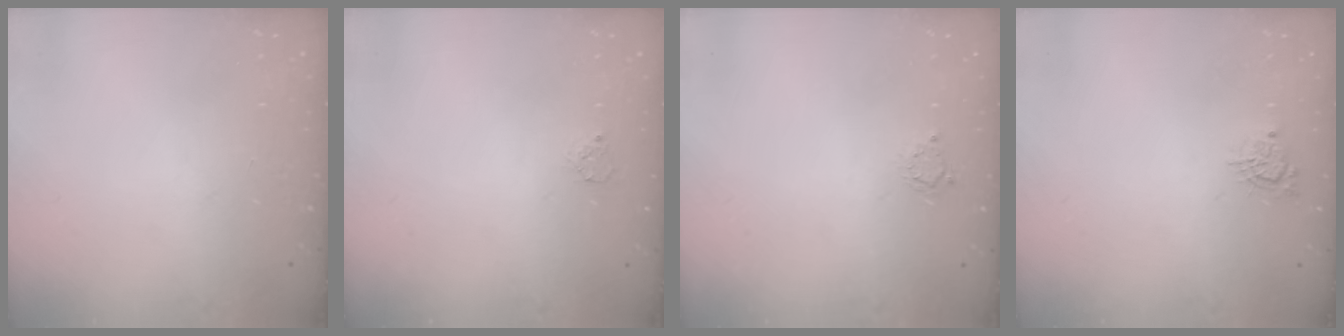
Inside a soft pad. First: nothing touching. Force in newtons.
{"total": 3.3, "press": 3.2, "slide": 0.4}
{"total": 2.6, "press": 2.6, "slide": 0.3}
{"total": 4.8, "press": 4.8, "slide": 0.5}